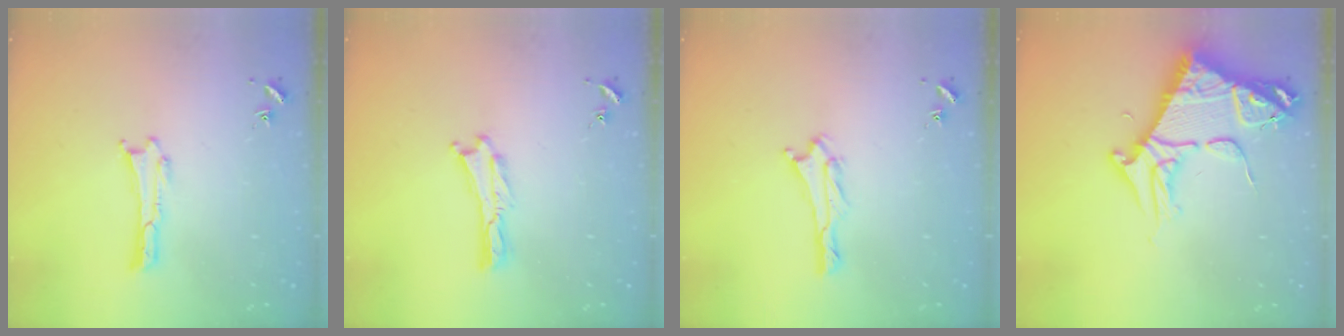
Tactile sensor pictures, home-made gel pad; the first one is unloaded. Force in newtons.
{"total": 0.0}
{"total": 1.7, "press": 1.6, "slide": 0.3}
{"total": 9.0, "press": 9.0, "slide": 1.1}